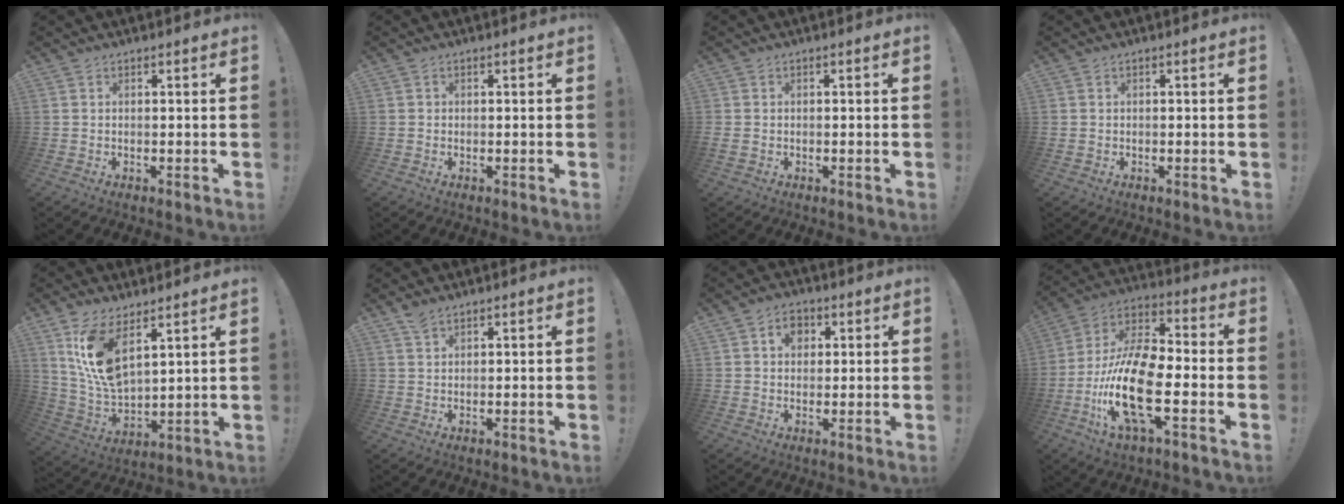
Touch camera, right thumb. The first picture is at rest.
{"total": 0.6, "force": [-0.1, 0.6, 0.2], "torque": [-0.009, 0.004, 0.000]}
{"total": 1.6, "force": [-0.6, 1.3, 0.7], "torque": [-0.011, 0.003, -0.010]}
{"total": 0.6, "force": [-0.3, 0.5, 0.0], "torque": [0.001, 0.001, -0.005]}
{"total": 13.5, "force": [8.1, 6.2, 8.9], "torque": [-0.182, -0.043, 0.151]}
{"total": 2.8, "force": [2.3, 1.0, 1.3], "torque": [-0.013, -0.011, 0.040]}
{"total": 5.3, "force": [1.7, 4.3, 2.6], "torque": [-0.039, 0.006, 0.028]}
{"total": 21.7, "force": [-6.2, 9.2, 18.6], "torque": [-0.386, 0.025, -0.101]}